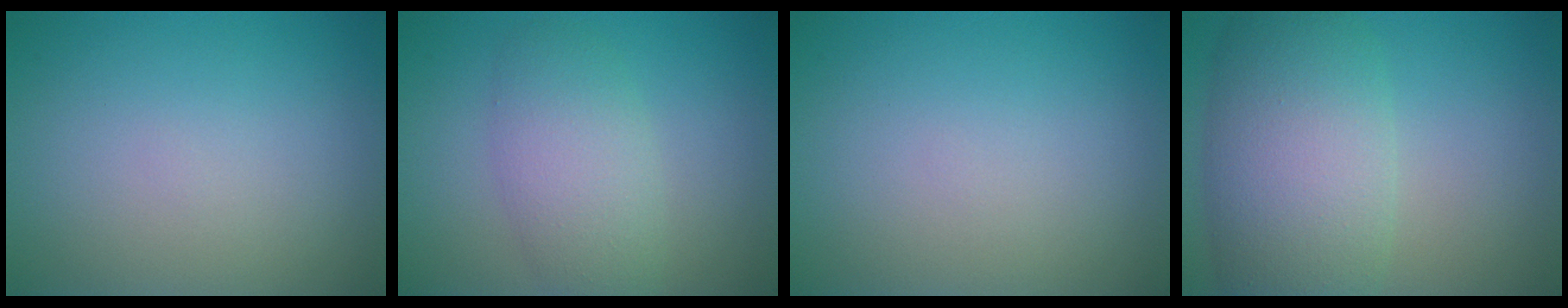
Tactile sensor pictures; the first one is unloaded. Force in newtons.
{"total": 4.3, "press": 4.3, "slide": 0.4}
{"total": 0.0}
{"total": 8.6, "press": 8.6, "slide": 0.6}